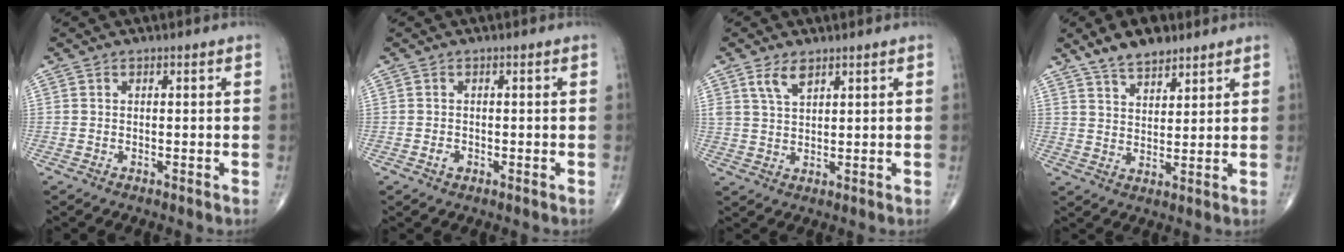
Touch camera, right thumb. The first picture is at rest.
{"total": 1.1, "force": [-0.4, 0.8, 0.6], "torque": [-0.008, 0.001, -0.005]}
{"total": 4.0, "force": [2.6, 1.8, 2.5], "torque": [-0.045, -0.011, 0.054]}
{"total": 7.9, "force": [6.0, 3.3, 4.1], "torque": [-0.051, -0.028, 0.108]}